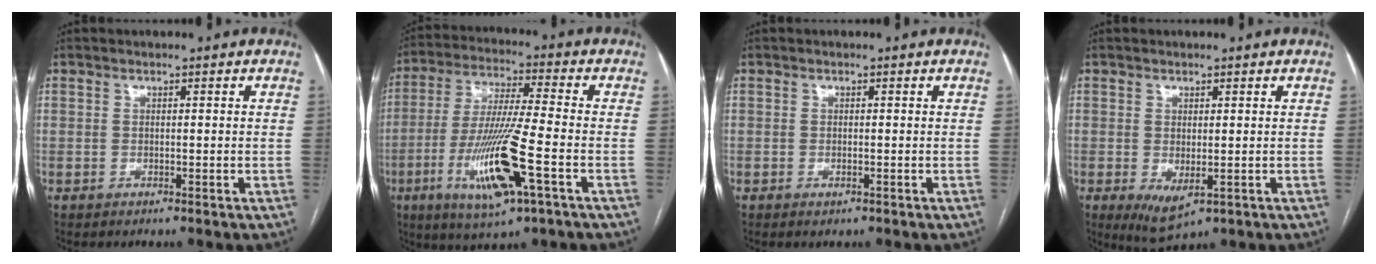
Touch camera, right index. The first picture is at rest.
{"total": 15.1, "force": [-5.3, 1.0, 14.1], "torque": [-0.286, -0.024, -0.095]}
{"total": 0.7, "force": [-0.4, 0.3, 0.5], "torque": [-0.006, -0.002, -0.004]}
{"total": 4.6, "force": [-1.1, 2.0, 4.0], "torque": [-0.066, -0.014, -0.001]}